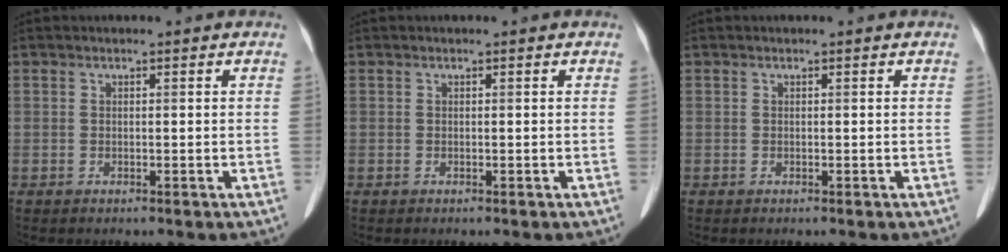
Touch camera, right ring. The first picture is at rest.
{"total": 0.0}
{"total": 0.0}